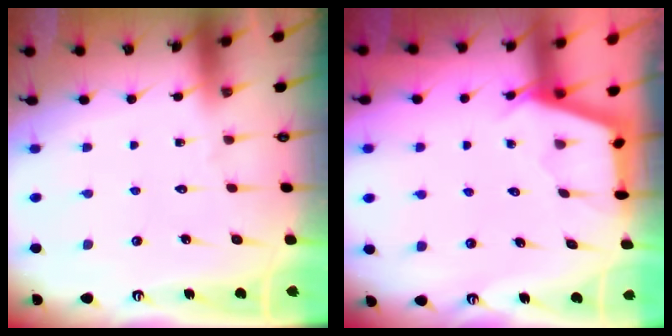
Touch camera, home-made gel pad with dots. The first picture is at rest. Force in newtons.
{"total": 2.9, "press": 2.8, "slide": 0.3}